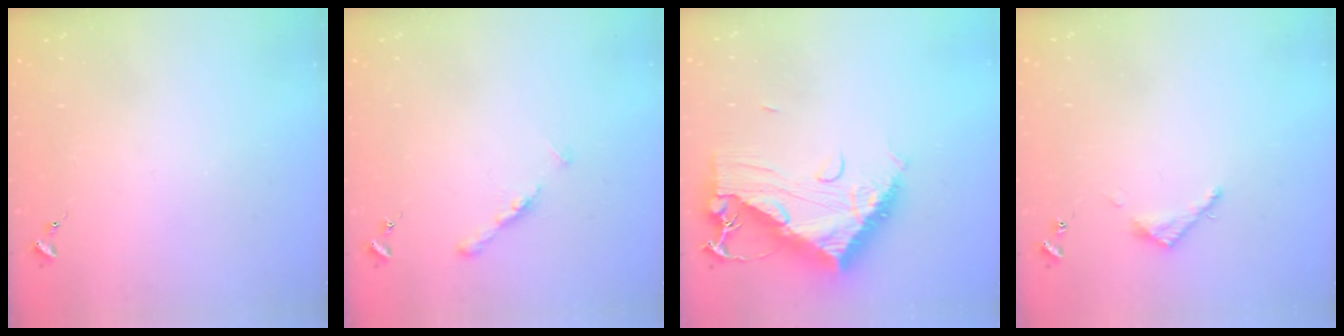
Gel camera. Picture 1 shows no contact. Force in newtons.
{"total": 5.3, "press": 5.2, "slide": 0.6}
{"total": 15.7, "press": 15.6, "slide": 1.5}
{"total": 3.5, "press": 3.5, "slide": 0.3}